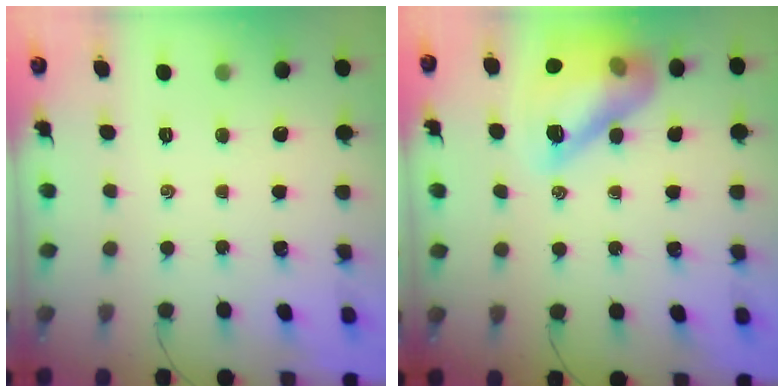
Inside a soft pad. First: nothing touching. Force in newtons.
{"total": 16.3, "press": 16.1, "slide": 2.6}